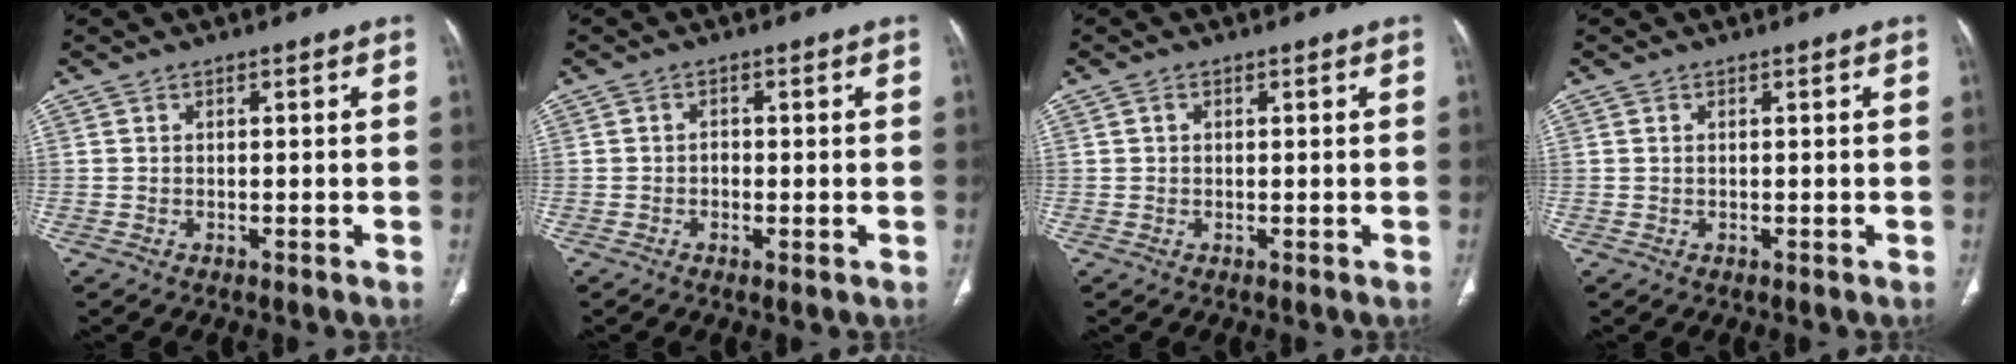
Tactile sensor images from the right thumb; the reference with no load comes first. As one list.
[{"total": 1.7, "force": [-0.3, 1.0, 1.4], "torque": [-0.022, 0.000, -0.008]}, {"total": 0.8, "force": [0.2, 0.6, 0.4], "torque": [-0.007, 0.003, 0.004]}, {"total": 0.0}]